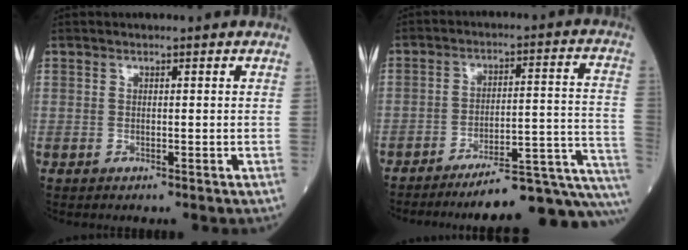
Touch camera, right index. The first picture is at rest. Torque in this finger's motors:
{"motor_torque": [1.02, -1.12, 0.39, 0.14]}